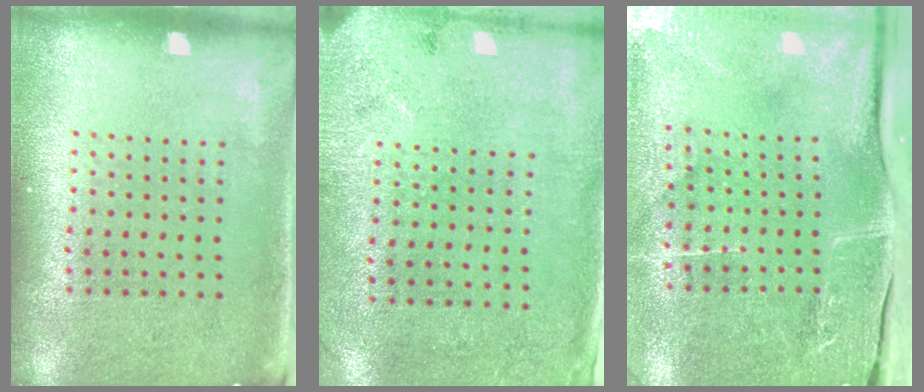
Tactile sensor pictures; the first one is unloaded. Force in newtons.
{"total": 2.7, "press": 2.2, "slide": 1.7}
{"total": 4.6, "press": 4.0, "slide": 2.4}